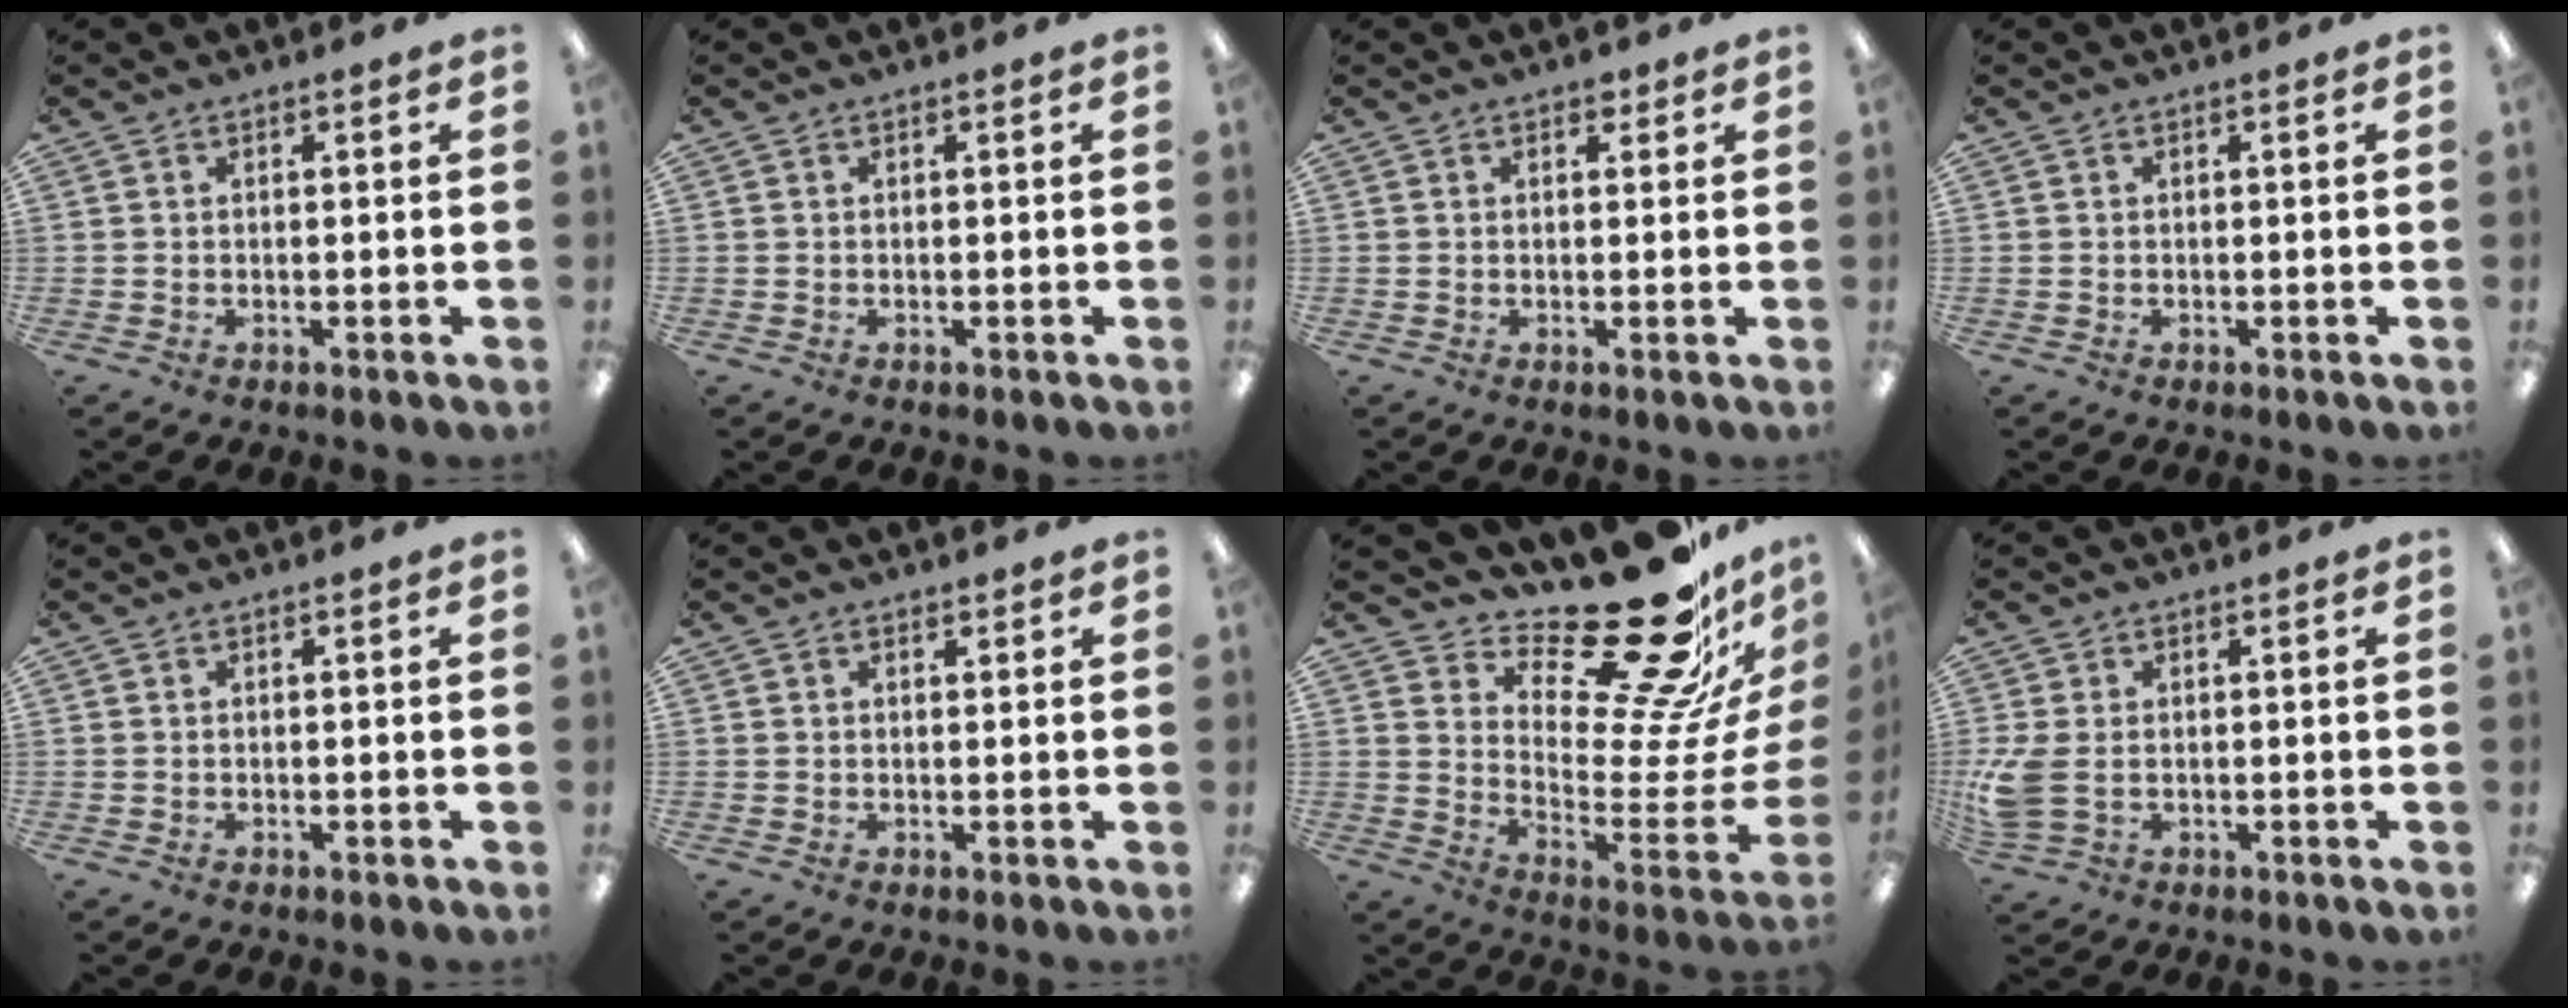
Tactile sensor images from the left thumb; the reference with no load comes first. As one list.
[{"total": 0.0}, {"total": 1.6, "force": [1.1, 1.0, 0.7], "torque": [0.002, -0.005, 0.016]}, {"total": 0.0}, {"total": 0.0}, {"total": 0.8, "force": [0.7, 0.4, 0.2], "torque": [0.003, -0.003, 0.011]}, {"total": 28.0, "force": [21.0, 9.0, 16.2], "torque": [-0.207, -0.164, 0.346]}, {"total": 6.1, "force": [-0.2, 3.9, 4.7], "torque": [-0.107, -0.004, -0.007]}]